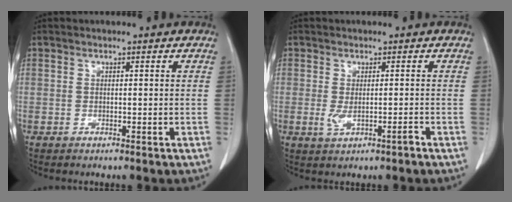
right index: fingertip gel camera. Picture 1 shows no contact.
{"total": 2.9, "force": [-0.9, 0.7, 2.6], "torque": [-0.045, -0.004, -0.008]}